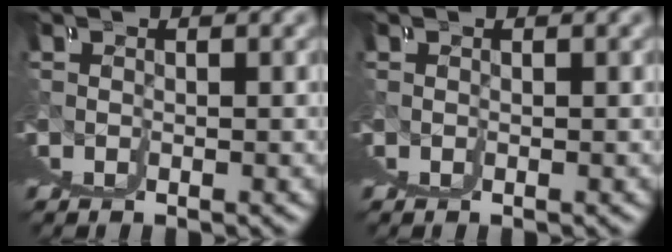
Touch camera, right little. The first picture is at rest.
{"total": 0.0}